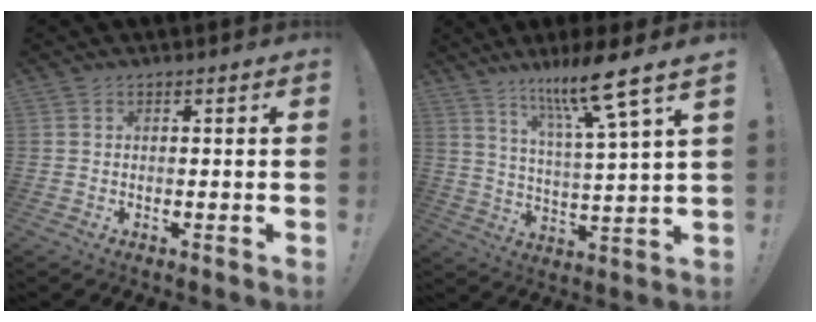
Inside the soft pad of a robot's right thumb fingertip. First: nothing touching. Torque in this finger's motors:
{"motor_torque": [-0.03, 0.32, 0.68, 0.93, 0.30]}